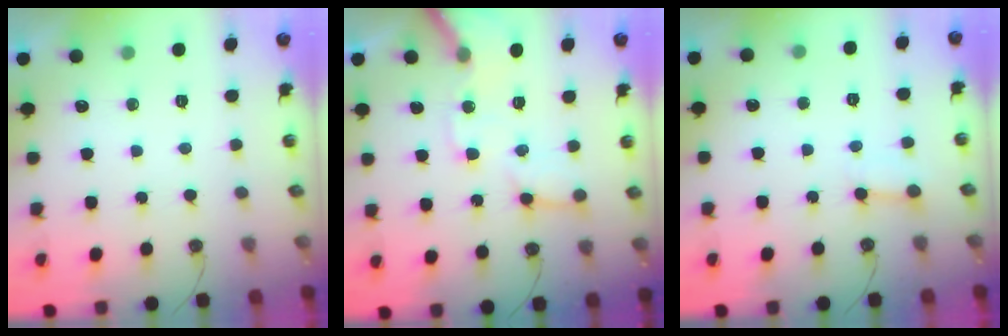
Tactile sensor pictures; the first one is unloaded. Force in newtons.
{"total": 12.6, "press": 12.5, "slide": 1.9}
{"total": 3.9, "press": 3.9, "slide": 0.2}